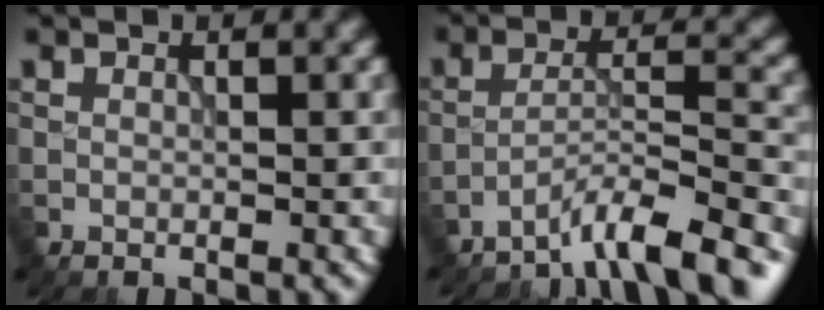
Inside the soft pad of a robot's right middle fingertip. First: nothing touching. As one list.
[{"total": 6.9, "force": [-5.6, 1.0, 4.0], "torque": [-0.059, 0.005, -0.098]}]